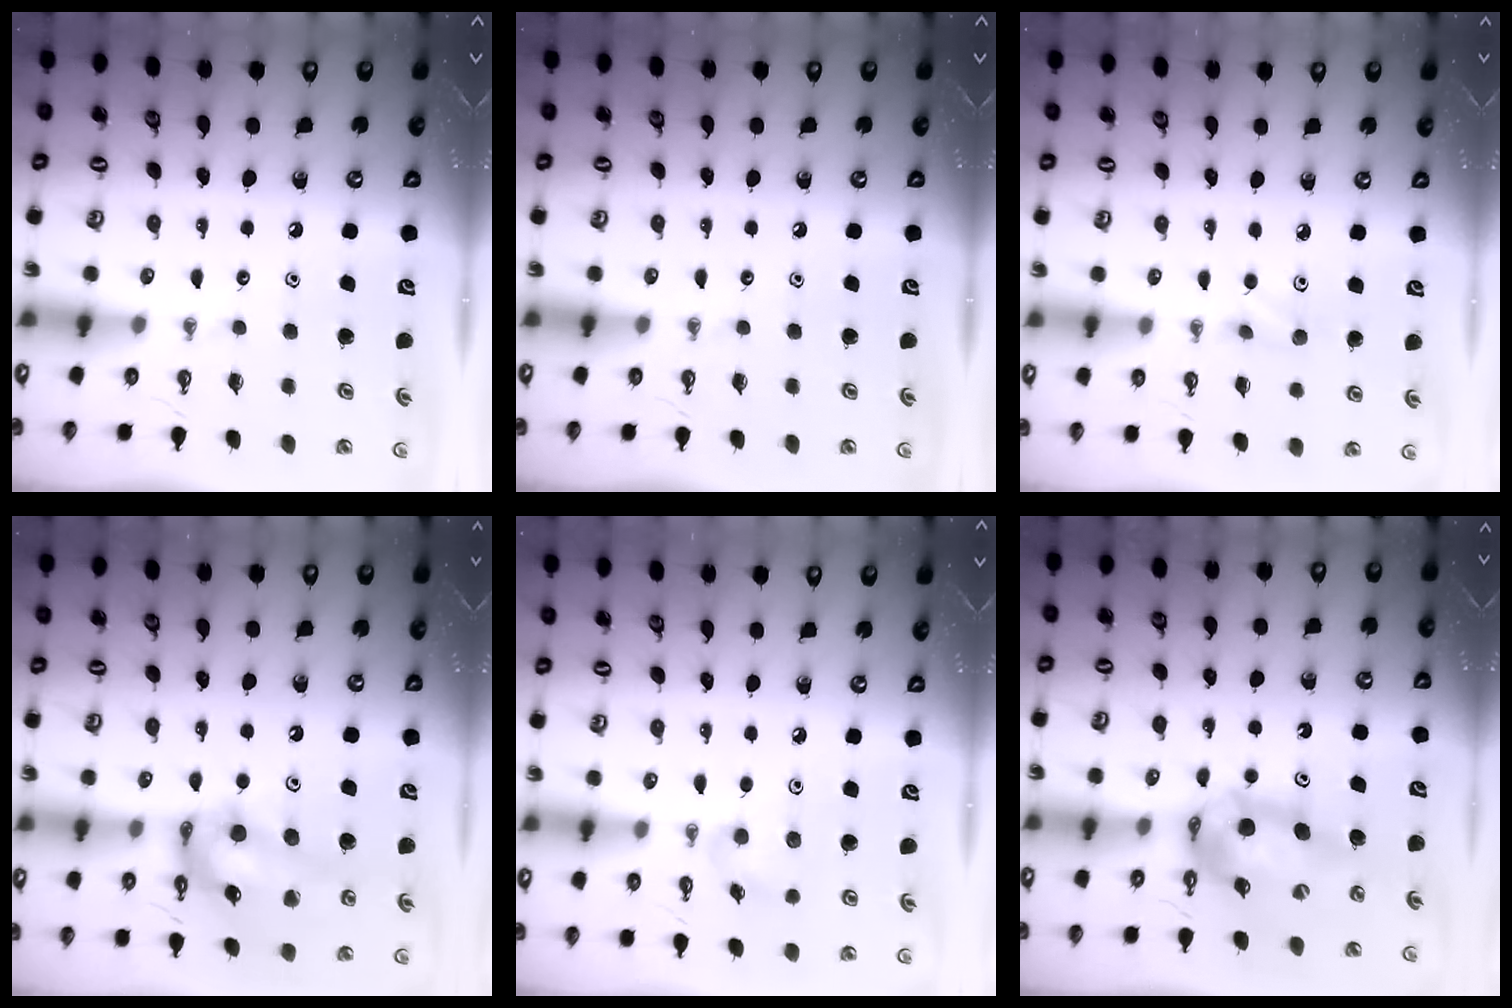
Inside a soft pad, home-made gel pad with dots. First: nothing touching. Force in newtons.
{"total": 0.0}
{"total": 4.2, "press": 4.1, "slide": 0.8}
{"total": 15.3, "press": 15.2, "slide": 1.5}
{"total": 5.2, "press": 5.2, "slide": 0.3}
{"total": 12.0, "press": 11.9, "slide": 1.2}